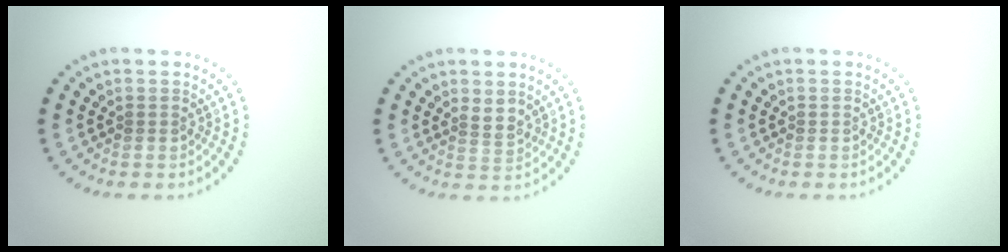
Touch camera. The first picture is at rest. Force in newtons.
{"total": 1.7, "press": 1.3, "slide": 1.1}
{"total": 0.0}